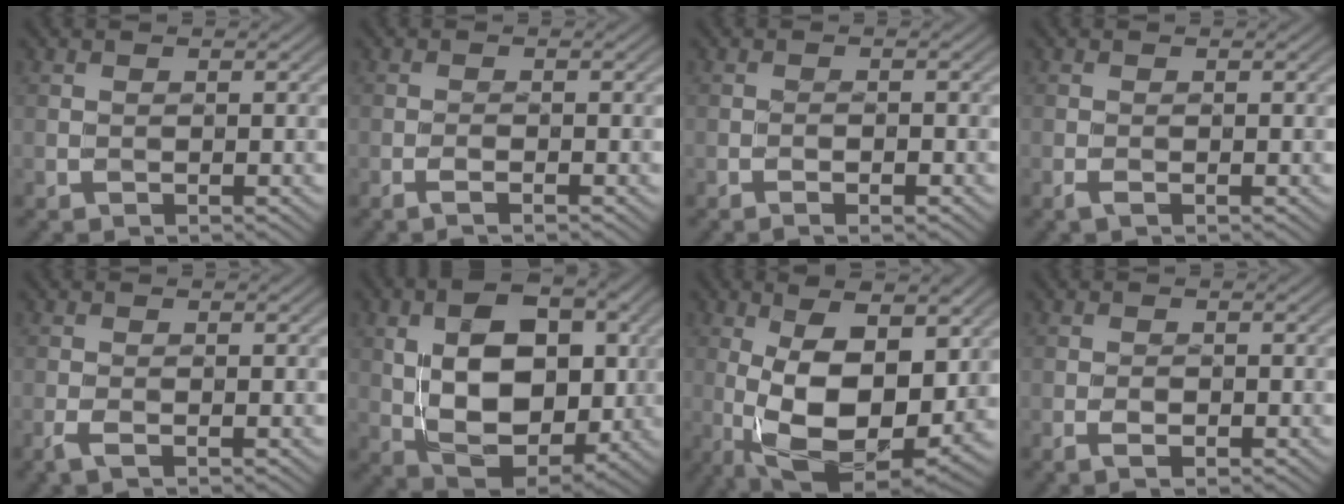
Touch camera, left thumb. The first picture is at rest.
{"total": 1.2, "force": [-0.9, -0.4, 0.6], "torque": [-0.018, 0.001, -0.018]}
{"total": 1.5, "force": [-1.0, 0.0, 1.1], "torque": [-0.023, 0.000, -0.017]}
{"total": 0.9, "force": [-0.6, 0.1, 0.7], "torque": [-0.019, -0.001, -0.011]}
{"total": 1.5, "force": [-0.9, 0.2, 1.2], "torque": [-0.033, -0.003, -0.019]}
{"total": 10.4, "force": [1.6, 6.6, 7.8], "torque": [-0.144, -0.001, 0.028]}
{"total": 13.3, "force": [1.0, 5.5, 12.1], "torque": [-0.214, -0.014, 0.024]}
{"total": 1.5, "force": [-0.9, 0.4, 1.1], "torque": [-0.023, -0.002, -0.015]}